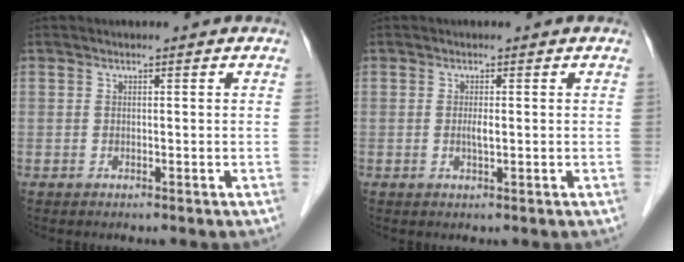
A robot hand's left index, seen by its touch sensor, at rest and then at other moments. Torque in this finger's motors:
{"motor_torque": [0.19, 0.03, 0.05, 0.05]}